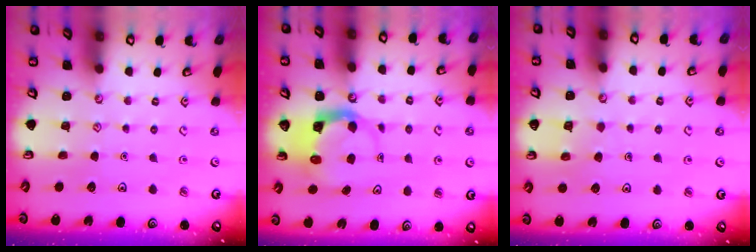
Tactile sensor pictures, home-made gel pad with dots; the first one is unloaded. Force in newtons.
{"total": 4.0, "press": 4.0, "slide": 0.3}
{"total": 4.0, "press": 4.0, "slide": 0.2}